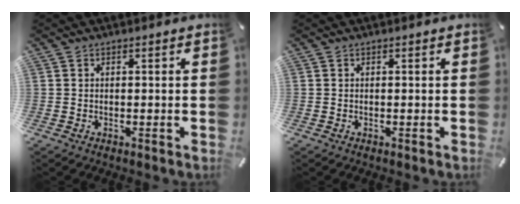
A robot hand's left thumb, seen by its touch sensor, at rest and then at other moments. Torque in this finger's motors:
{"motor_torque": [-0.02, 0.00, -0.04, 0.02, 0.00]}